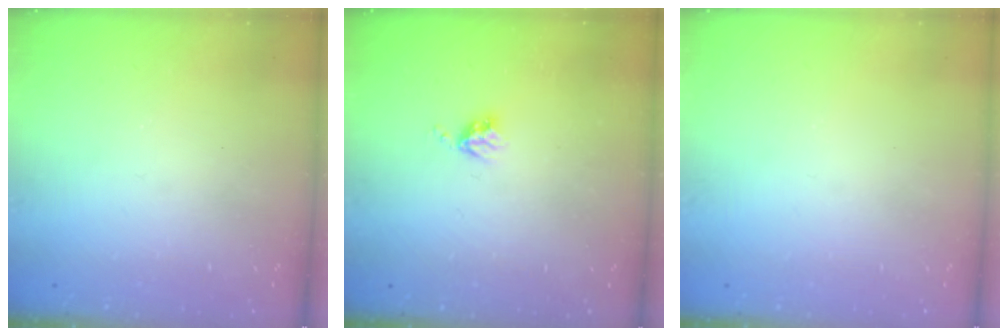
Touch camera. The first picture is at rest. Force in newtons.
{"total": 3.8, "press": 3.8, "slide": 0.5}
{"total": 0.0}